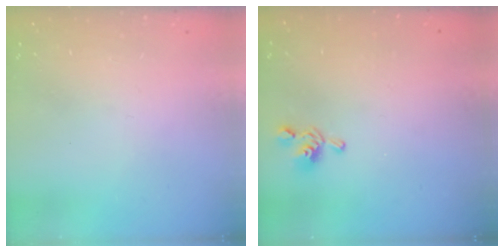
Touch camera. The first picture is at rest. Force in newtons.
{"total": 2.8, "press": 2.7, "slide": 0.7}